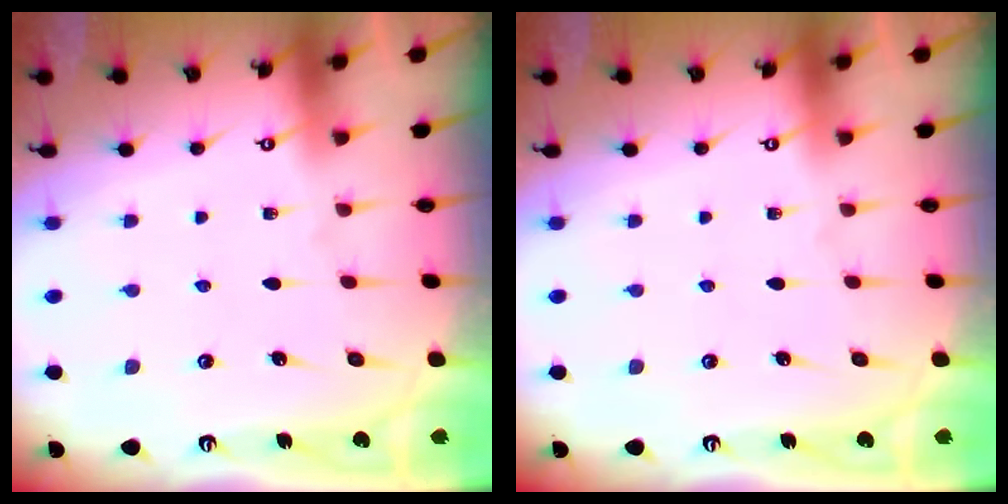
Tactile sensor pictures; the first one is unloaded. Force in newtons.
{"total": 0.0}